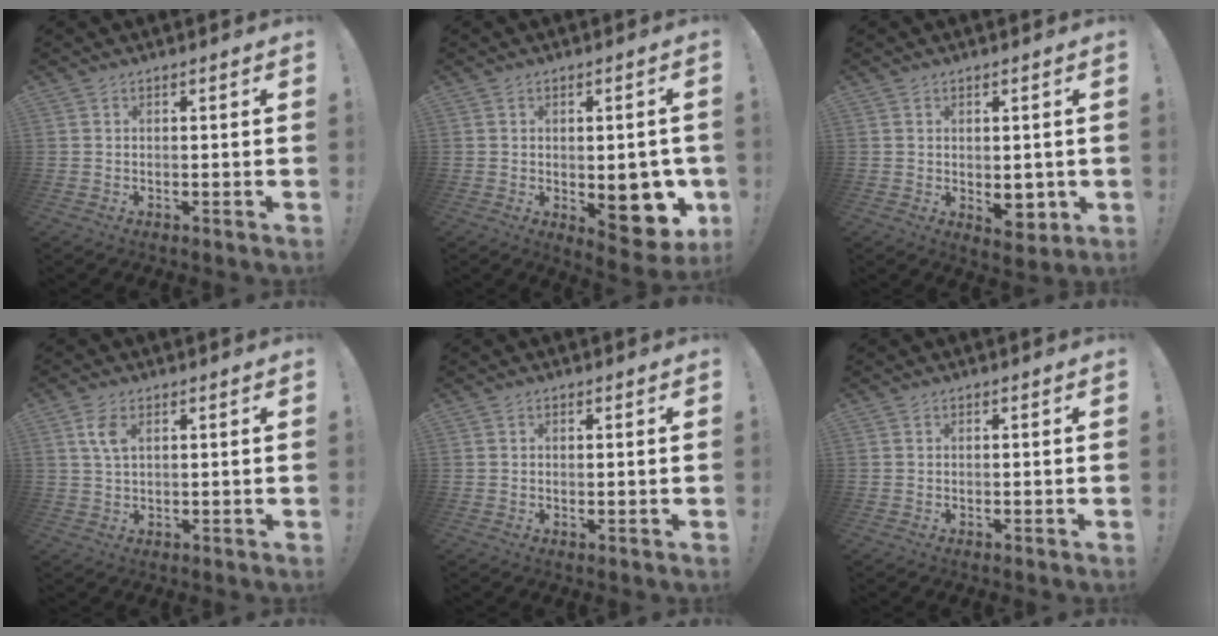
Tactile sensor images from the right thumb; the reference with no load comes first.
{"total": 13.6, "force": [-3.3, 7.1, 11.2], "torque": [-0.099, 0.008, -0.037]}
{"total": 6.3, "force": [-0.7, 4.1, 4.7], "torque": [-0.041, 0.001, -0.005]}
{"total": 5.0, "force": [1.9, 2.4, 3.9], "torque": [-0.079, -0.004, 0.033]}
{"total": 0.0}
{"total": 0.0}